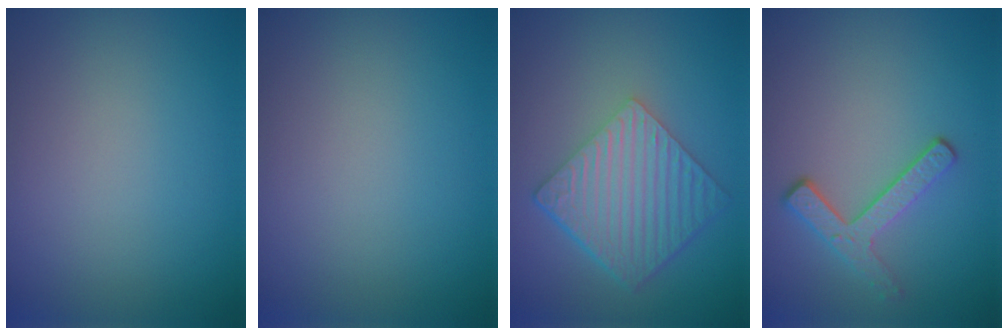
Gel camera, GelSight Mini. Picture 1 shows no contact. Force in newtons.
{"total": 0.0}
{"total": 6.5, "press": 4.5, "slide": 4.7}
{"total": 2.7, "press": 2.3, "slide": 1.3}